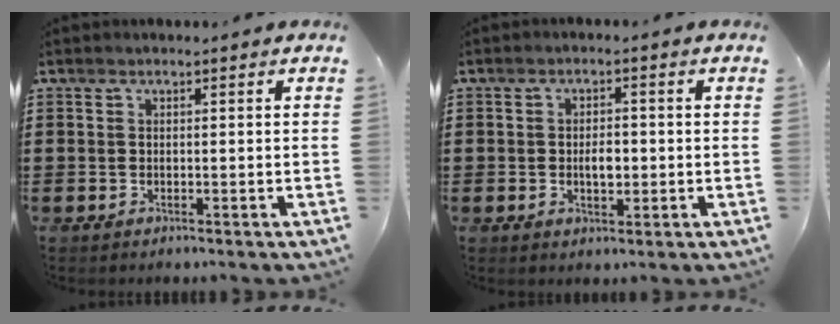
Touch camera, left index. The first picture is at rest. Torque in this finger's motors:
{"motor_torque": [0.18, -0.10, 0.07, 0.04]}